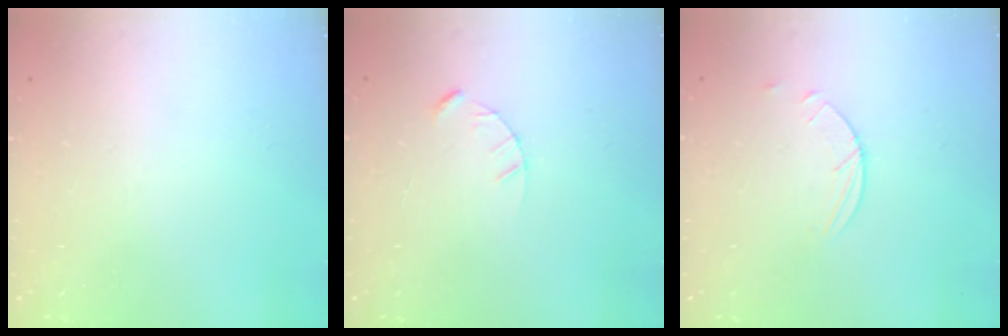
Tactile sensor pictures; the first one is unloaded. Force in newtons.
{"total": 2.4, "press": 2.4, "slide": 0.3}
{"total": 2.9, "press": 2.8, "slide": 0.3}